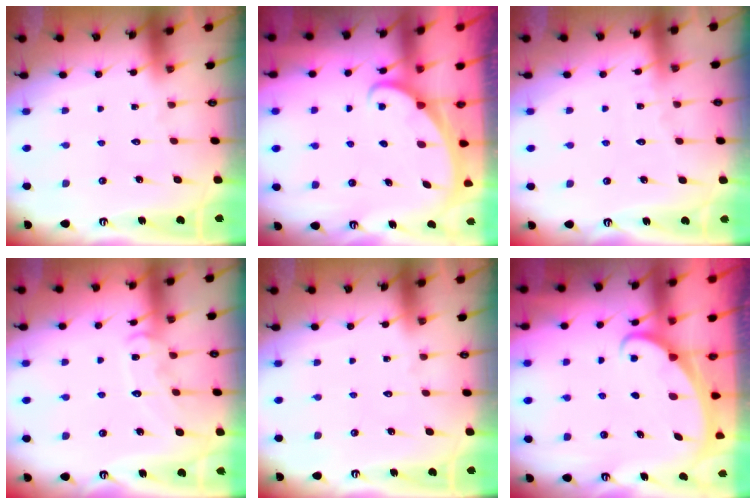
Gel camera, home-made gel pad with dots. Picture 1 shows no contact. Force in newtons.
{"total": 1.7, "press": 1.7, "slide": 0.1}
{"total": 2.8, "press": 2.8, "slide": 0.4}
{"total": 10.5, "press": 10.5, "slide": 0.7}
{"total": 0.0}
{"total": 2.3, "press": 2.3, "slide": 0.3}